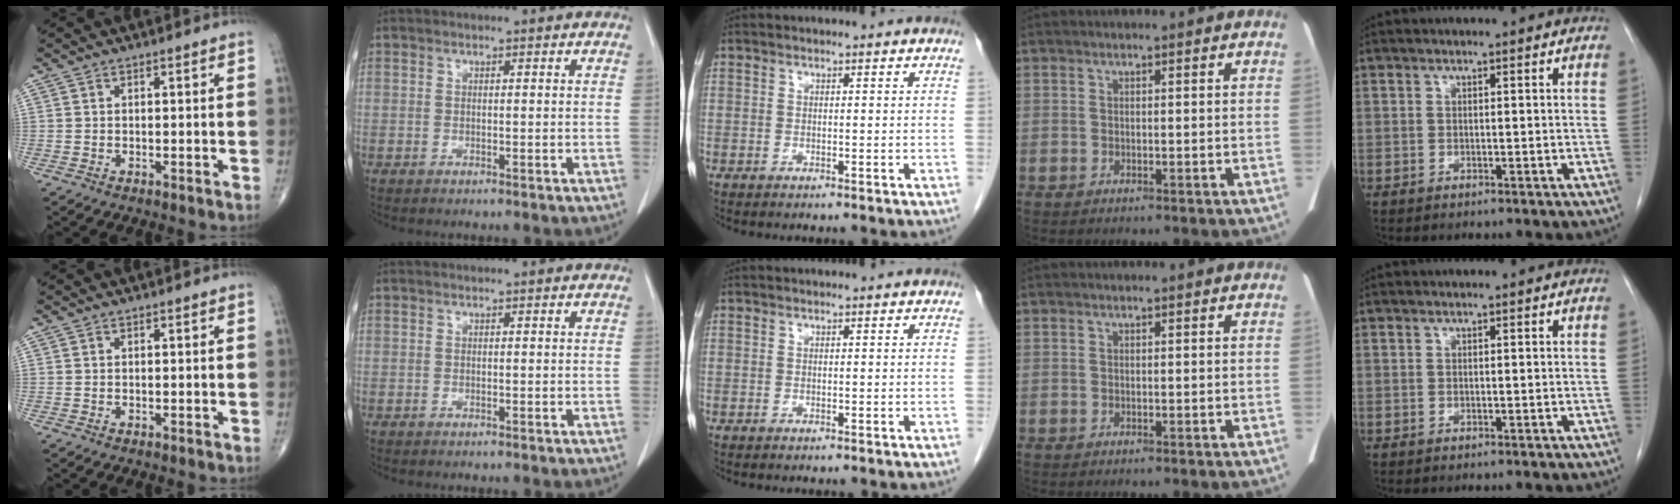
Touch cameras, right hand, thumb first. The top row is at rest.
{}